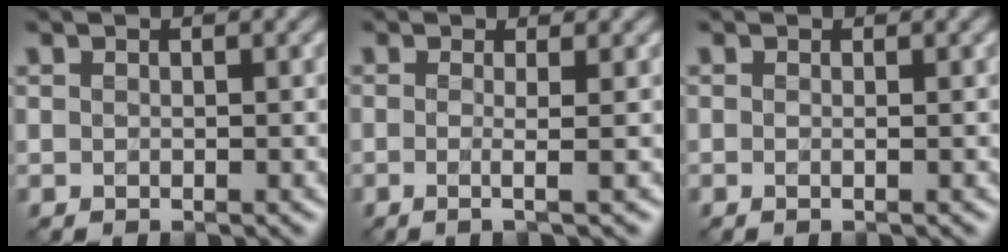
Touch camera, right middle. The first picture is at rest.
{"total": 2.4, "force": [-0.1, 0.8, 2.2], "torque": [-0.032, 0.001, -0.028]}
{"total": 0.7, "force": [0.0, 0.2, 0.7], "torque": [-0.012, -0.008, -0.010]}